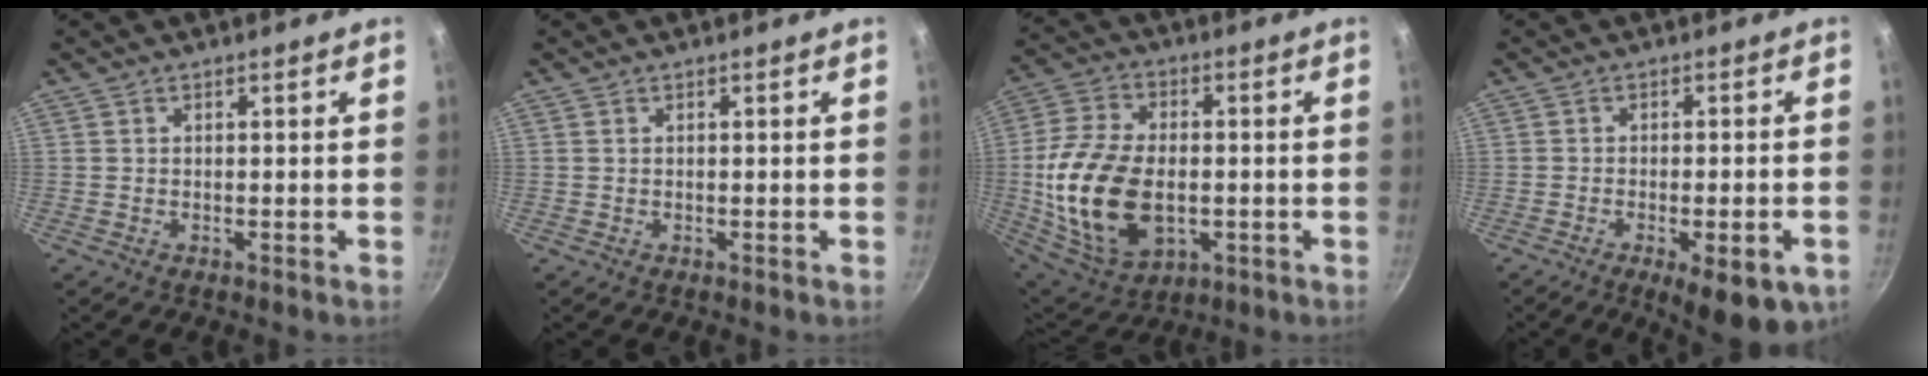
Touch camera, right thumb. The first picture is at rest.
{"total": 0.0}
{"total": 20.3, "force": [-2.3, 12.6, 15.7], "torque": [-0.305, 0.008, -0.030]}
{"total": 10.5, "force": [-4.5, 3.3, 8.8], "torque": [-0.104, 0.007, -0.055]}